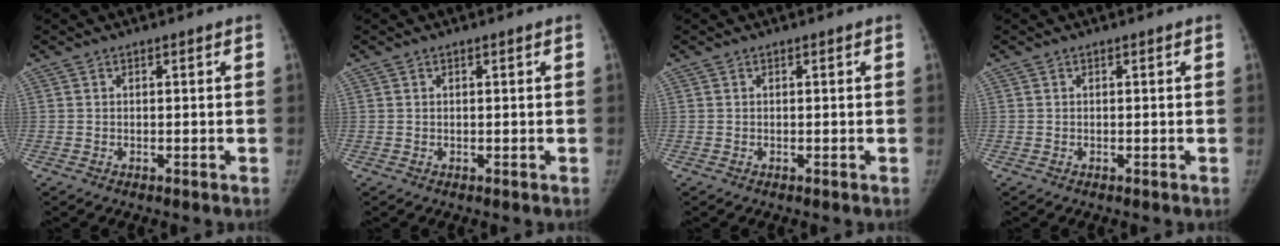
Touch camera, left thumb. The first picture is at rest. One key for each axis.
{"total": 0.0}
{"total": 0.0}
{"total": 0.0}